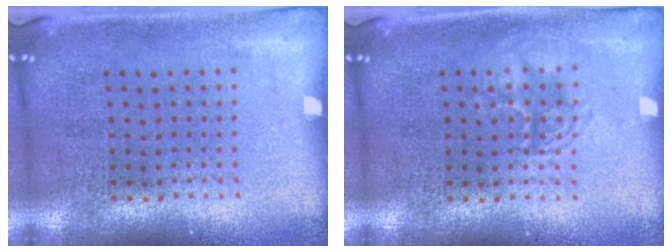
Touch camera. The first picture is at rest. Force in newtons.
{"total": 1.9, "press": 1.9, "slide": 0.3}